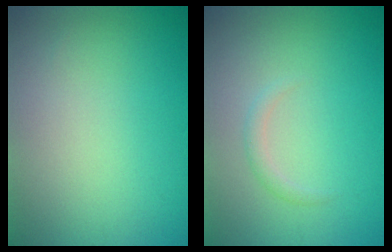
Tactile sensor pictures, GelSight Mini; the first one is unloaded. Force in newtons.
{"total": 1.0, "press": 1.0, "slide": 0.0}